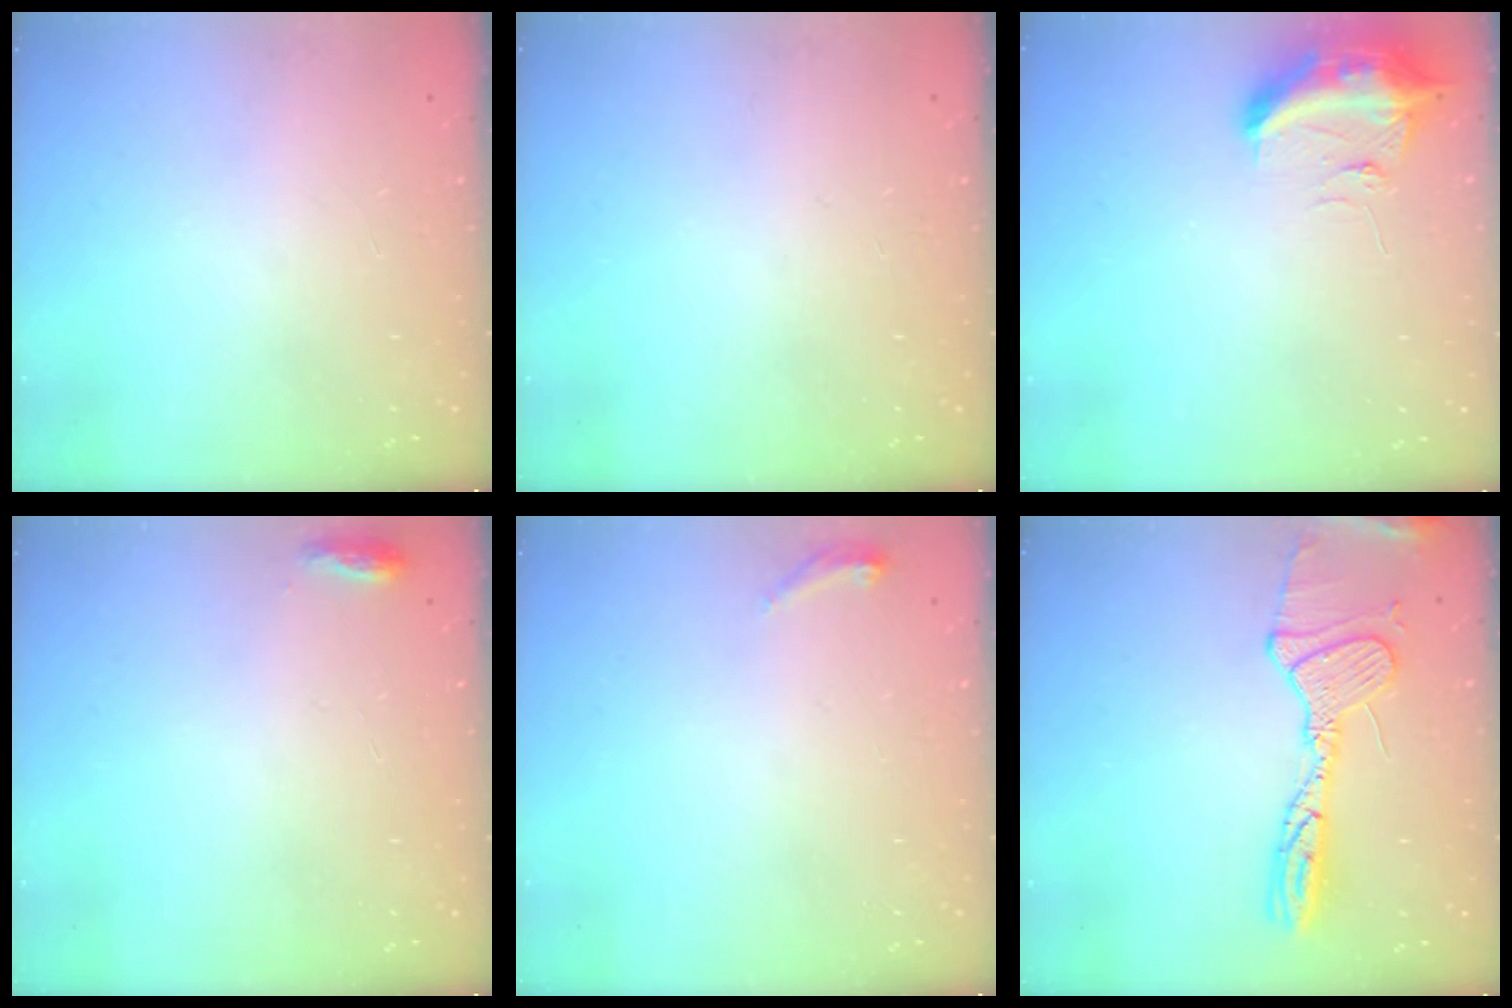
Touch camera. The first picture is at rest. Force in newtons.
{"total": 0.0}
{"total": 10.1, "press": 10.0, "slide": 1.2}
{"total": 3.7, "press": 3.6, "slide": 1.2}
{"total": 12.0, "press": 4.7, "slide": 11.0}
{"total": 15.8, "press": 15.8, "slide": 1.1}